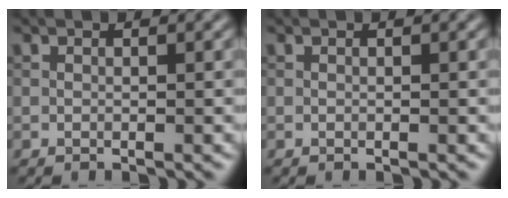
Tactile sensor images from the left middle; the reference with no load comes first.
{"total": 0.0}